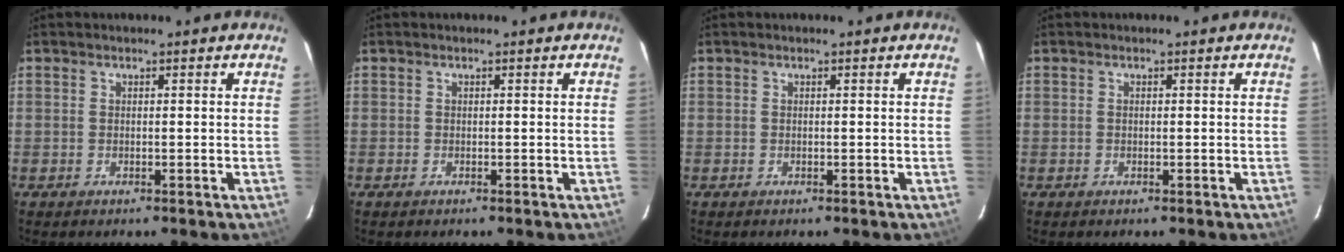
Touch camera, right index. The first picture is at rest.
{"total": 0.0}
{"total": 0.0}
{"total": 0.0}